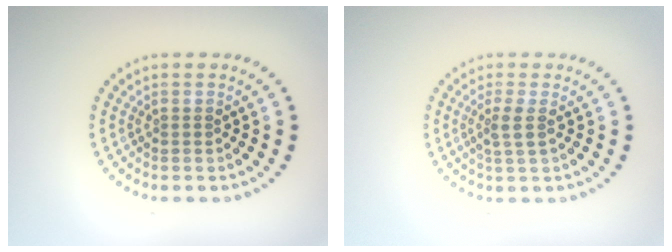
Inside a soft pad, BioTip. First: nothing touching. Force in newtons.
{"total": 1.6, "press": 1.3, "slide": 0.9}